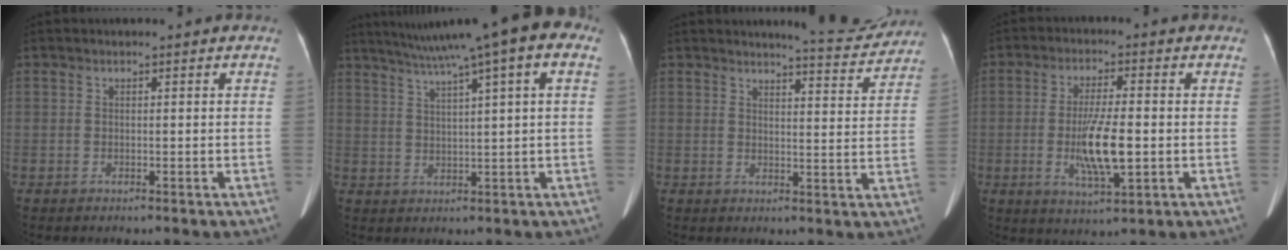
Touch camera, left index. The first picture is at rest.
{"total": 13.5, "force": [8.2, 0.2, 10.7], "torque": [-0.172, 0.032, 0.110]}
{"total": 7.1, "force": [7.0, 0.5, 1.3], "torque": [-0.016, -0.038, 0.074]}
{"total": 8.0, "force": [-1.7, 1.3, 7.7], "torque": [-0.146, -0.029, -0.031]}